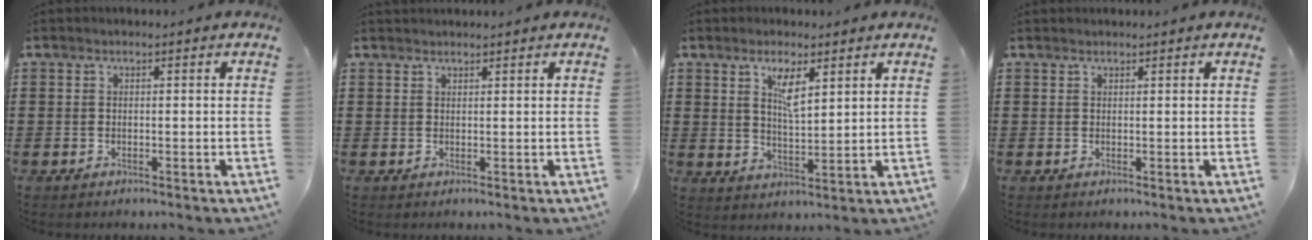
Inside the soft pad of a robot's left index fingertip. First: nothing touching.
{"total": 0.9, "force": [0.9, 0.1, 0.0], "torque": [-0.003, -0.001, 0.019]}
{"total": 4.8, "force": [2.8, 1.5, 3.7], "torque": [-0.072, 0.002, 0.046]}
{"total": 0.5, "force": [0.5, 0.1, 0.0], "torque": [-0.002, 0.000, 0.011]}